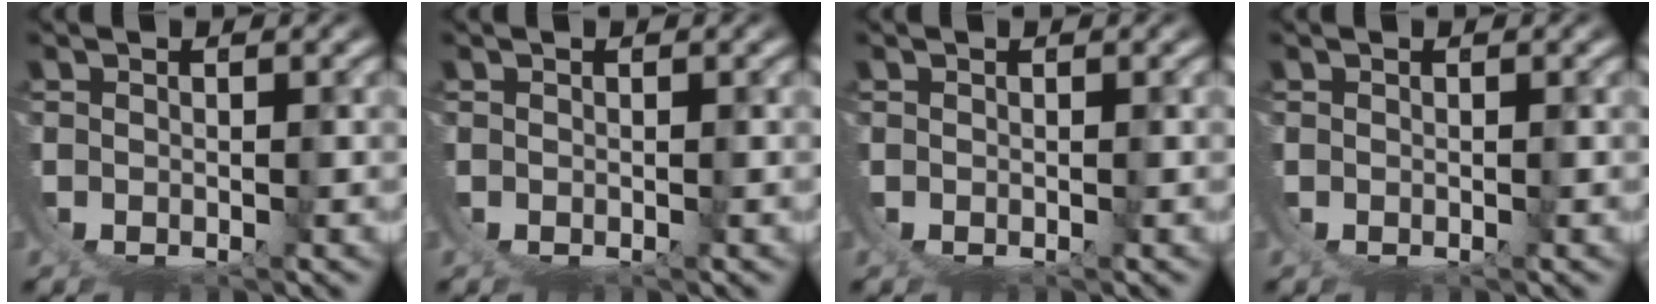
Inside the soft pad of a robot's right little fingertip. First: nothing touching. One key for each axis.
{"total": 0.0}
{"total": 0.0}
{"total": 0.0}